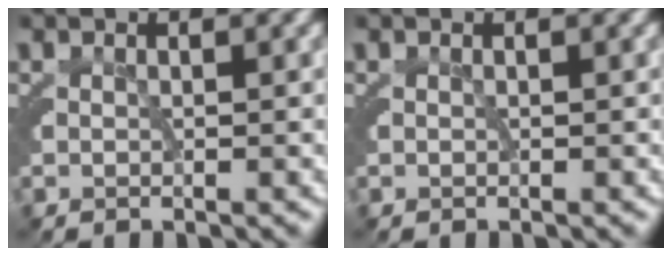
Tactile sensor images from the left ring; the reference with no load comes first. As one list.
[{"total": 0.0}]